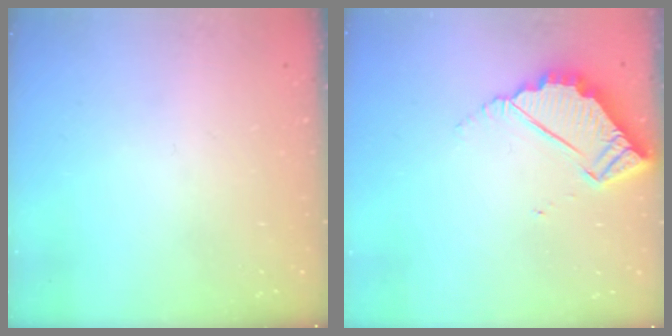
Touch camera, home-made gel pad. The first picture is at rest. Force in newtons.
{"total": 6.0, "press": 6.0, "slide": 0.3}